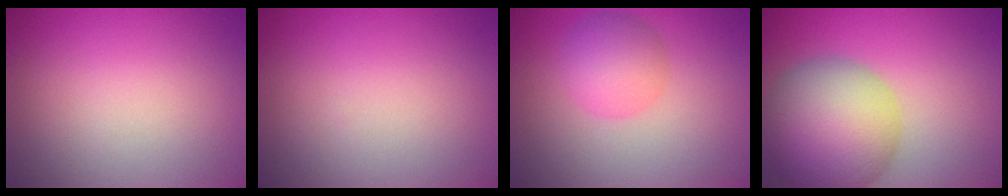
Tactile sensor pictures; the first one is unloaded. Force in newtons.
{"total": 0.0}
{"total": 3.6, "press": 3.6, "slide": 0.2}
{"total": 10.0, "press": 10.0, "slide": 0.5}